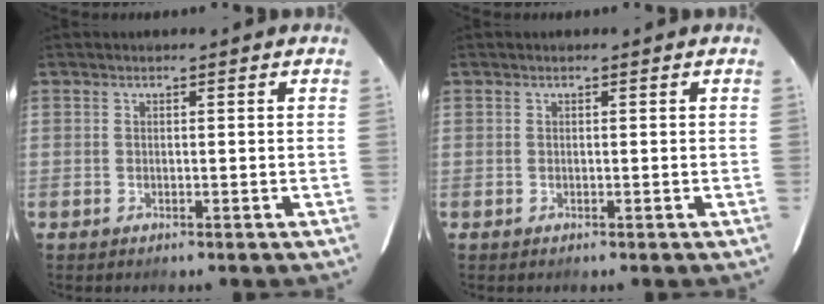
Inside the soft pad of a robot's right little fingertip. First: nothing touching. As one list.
[{"total": 0.0}]